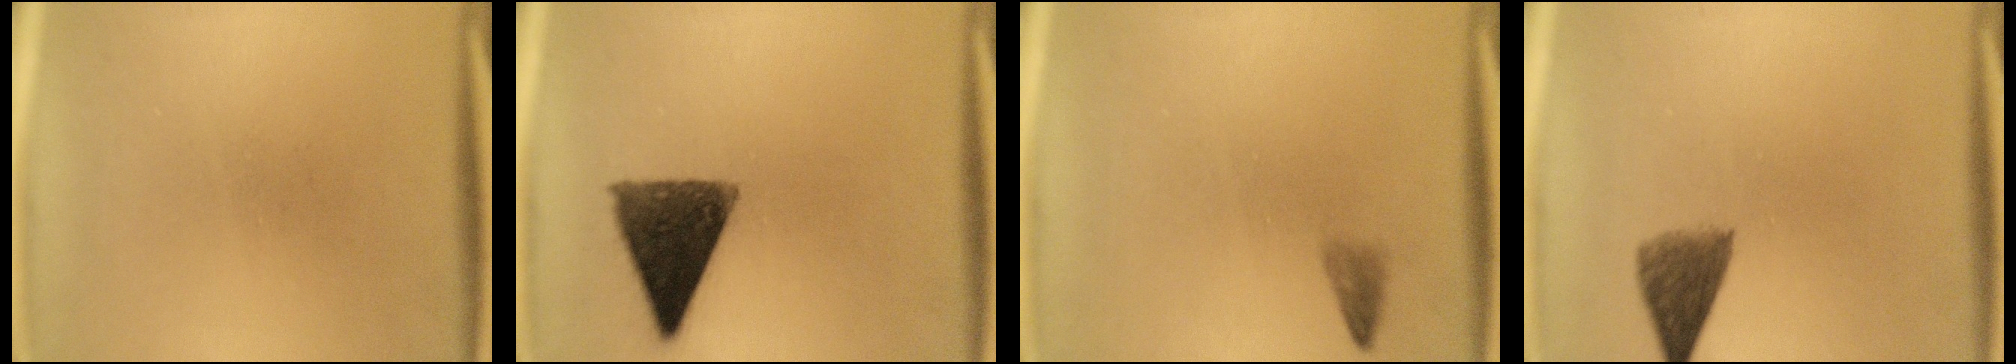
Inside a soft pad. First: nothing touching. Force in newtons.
{"total": 11.9}
{"total": 1.2}
{"total": 4.7}